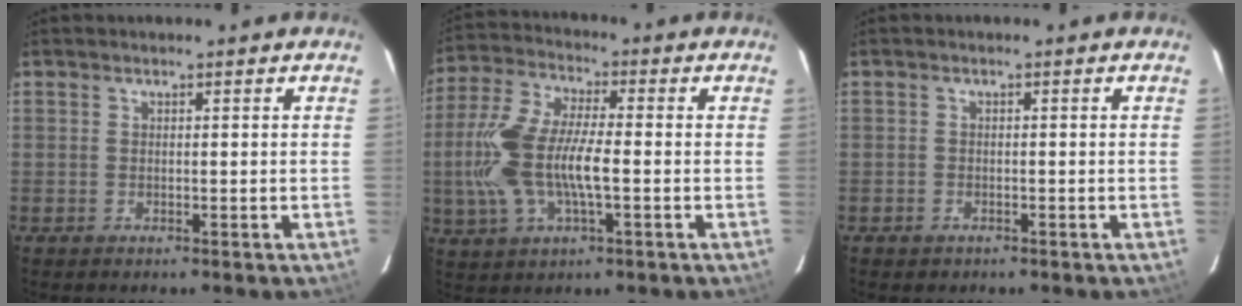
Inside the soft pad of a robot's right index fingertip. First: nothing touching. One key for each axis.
{"total": 14.6, "fx": -2.0, "fy": 5.8, "fz": 13.3, "tx": -0.286, "ty": 0.003, "tz": -0.042}
{"total": 1.4, "fx": -0.9, "fy": 1.1, "fz": 0.3, "tx": -0.008, "ty": 0.003, "tz": -0.009}